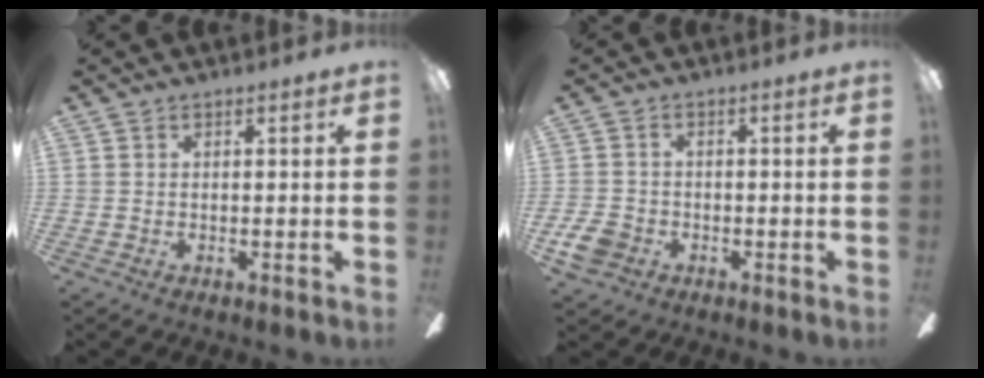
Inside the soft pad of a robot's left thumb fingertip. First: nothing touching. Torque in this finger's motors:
{"motor_torque": [-0.70, 0.86, 0.22, -0.15, 0.01]}